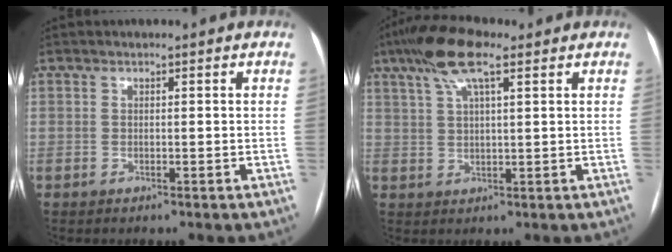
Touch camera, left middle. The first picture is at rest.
{"total": 8.5, "force": [5.0, 1.6, 6.7], "torque": [-0.140, 0.024, 0.091]}